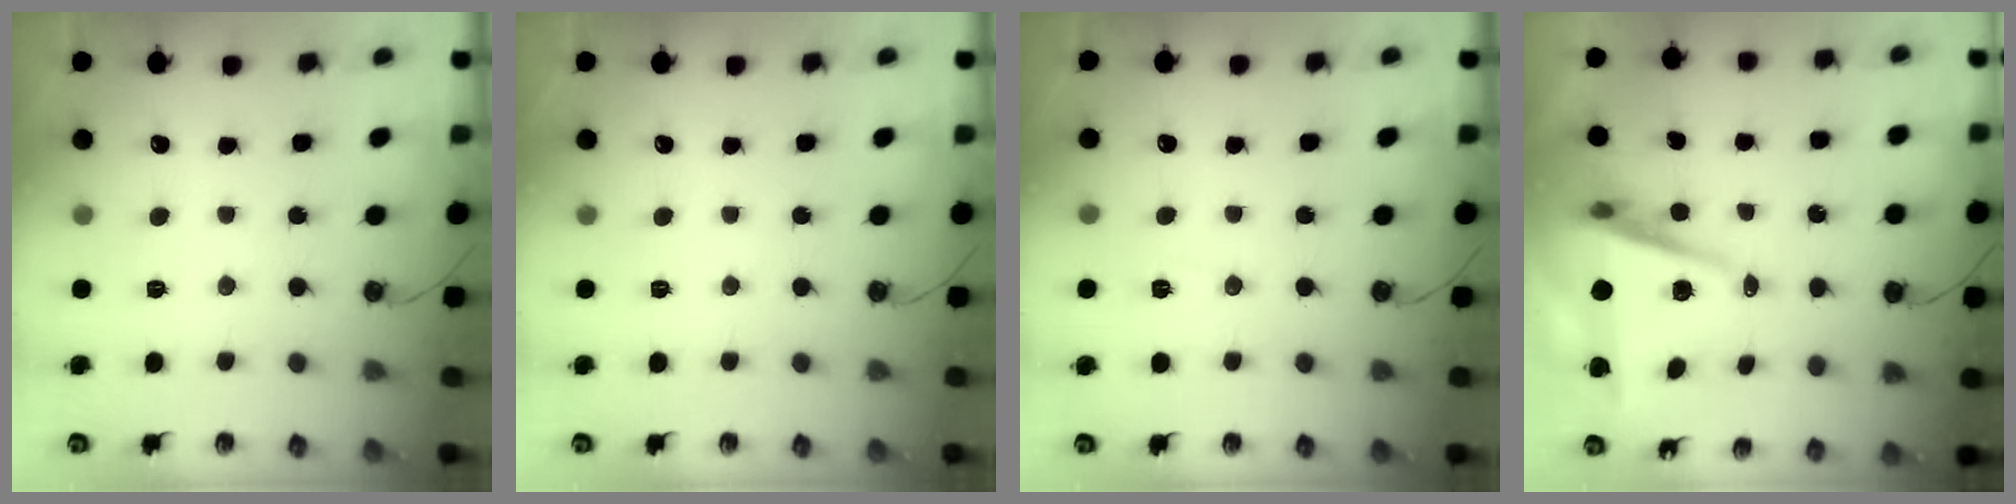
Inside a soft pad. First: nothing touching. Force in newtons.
{"total": 0.0}
{"total": 4.1, "press": 3.2, "slide": 2.6}
{"total": 7.8, "press": 6.6, "slide": 4.1}